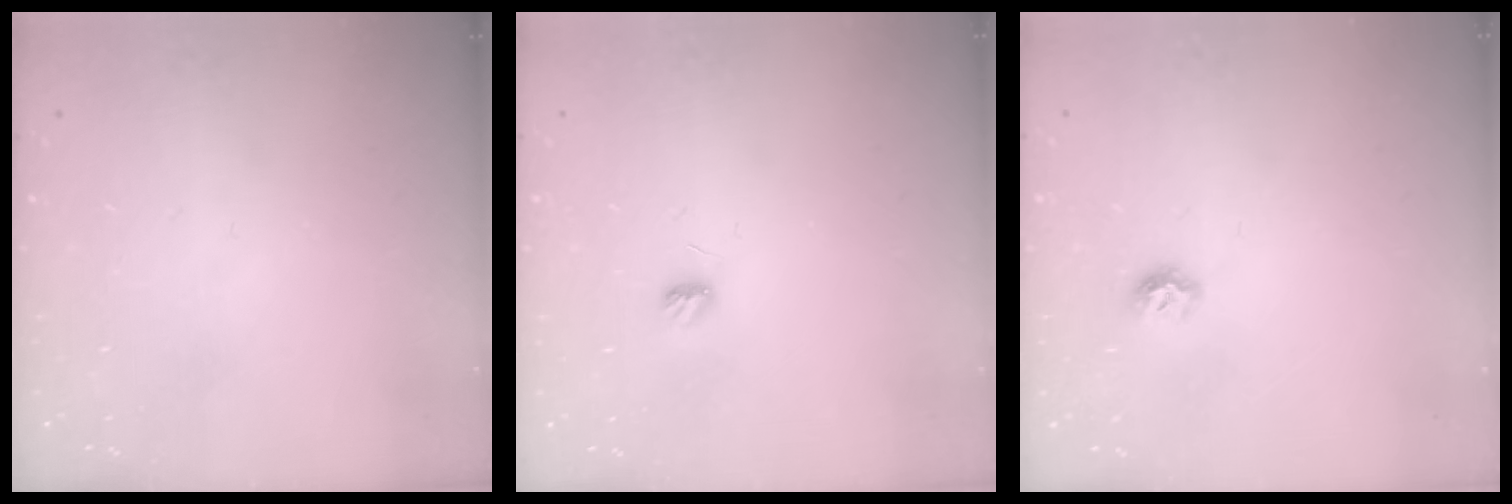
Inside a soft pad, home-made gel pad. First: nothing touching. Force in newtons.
{"total": 3.8, "press": 3.7, "slide": 0.5}
{"total": 6.0, "press": 5.9, "slide": 0.8}